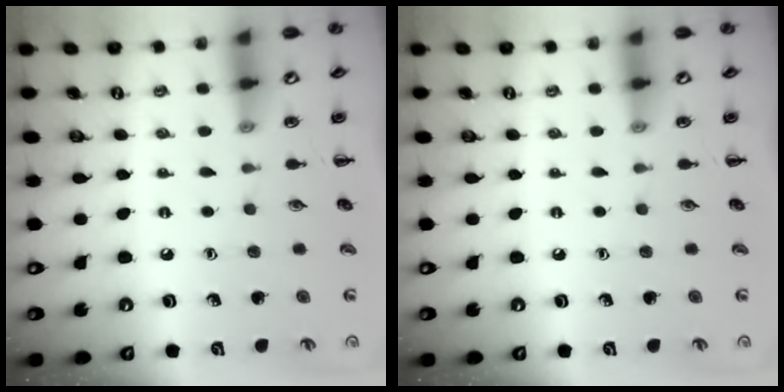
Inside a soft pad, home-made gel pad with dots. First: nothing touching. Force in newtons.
{"total": 0.0}